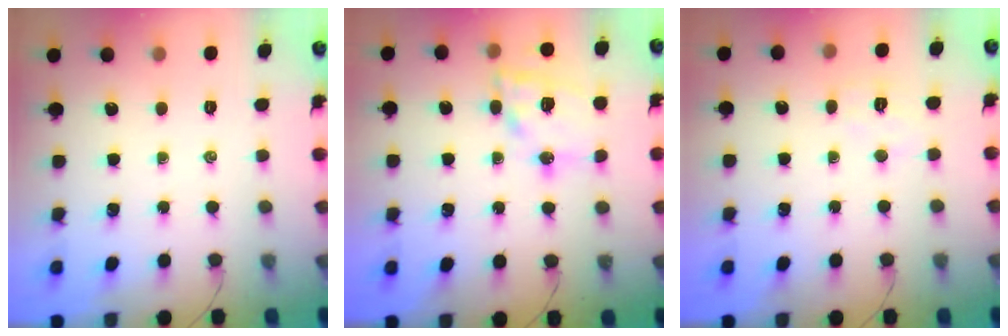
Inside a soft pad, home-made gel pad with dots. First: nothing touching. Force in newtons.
{"total": 15.5, "press": 15.2, "slide": 3.0}
{"total": 4.4, "press": 4.3, "slide": 1.0}